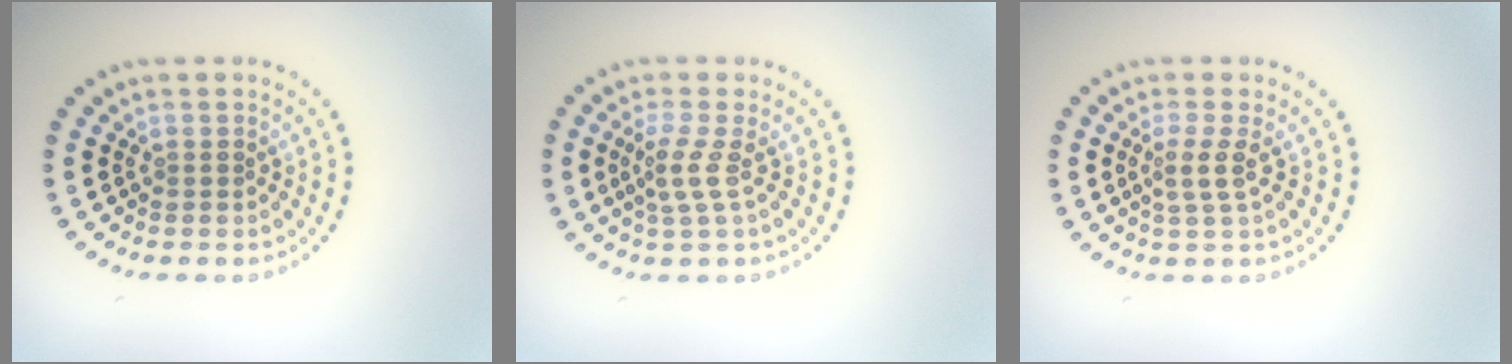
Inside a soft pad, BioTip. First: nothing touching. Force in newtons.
{"total": 2.1, "press": 1.5, "slide": 1.5}
{"total": 1.8, "press": 1.4, "slide": 1.1}